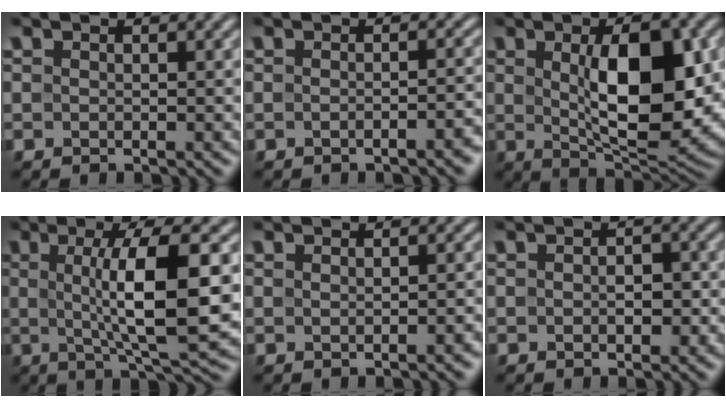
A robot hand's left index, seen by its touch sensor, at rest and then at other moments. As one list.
[{"total": 2.9, "force": [-1.1, 1.0, 2.5], "torque": [-0.014, 0.004, -0.017]}, {"total": 10.6, "force": [0.7, 4.4, 9.6], "torque": [-0.145, -0.007, 0.024]}, {"total": 9.3, "force": [0.6, 2.1, 9.0], "torque": [-0.128, -0.002, 0.013]}, {"total": 2.1, "force": [0.0, 0.8, 2.0], "torque": [-0.008, 0.006, -0.004]}, {"total": 2.0, "force": [-0.3, 1.2, 1.5], "torque": [-0.022, 0.000, -0.005]}]